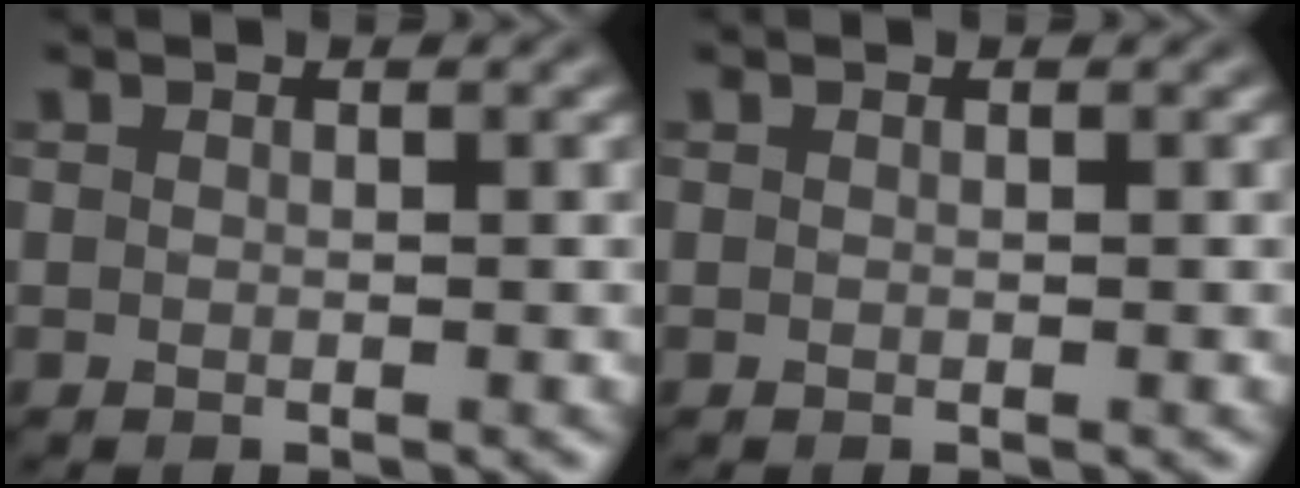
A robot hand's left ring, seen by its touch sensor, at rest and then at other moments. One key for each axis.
{"total": 0.0}